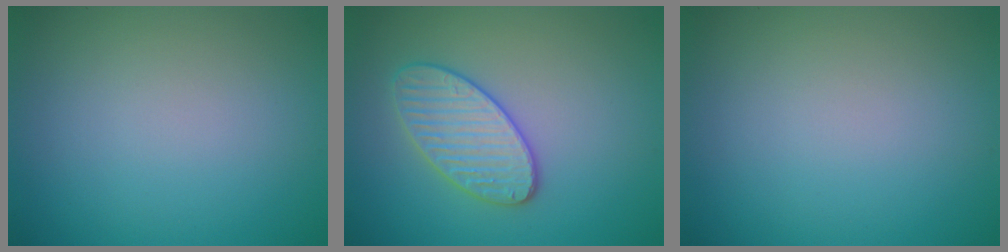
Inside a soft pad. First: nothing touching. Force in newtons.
{"total": 3.5, "press": 3.5, "slide": 0.3}
{"total": 0.0}